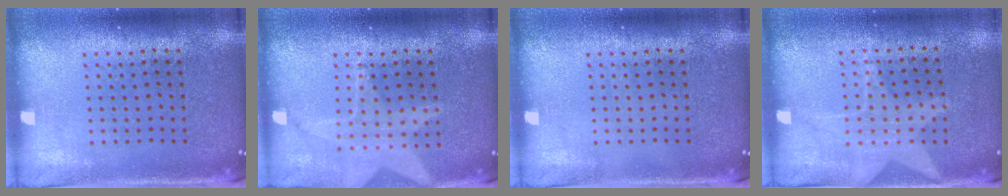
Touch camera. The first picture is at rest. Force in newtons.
{"total": 1.3, "press": 1.3, "slide": 0.1}
{"total": 0.0}
{"total": 1.2, "press": 0.9, "slide": 0.8}